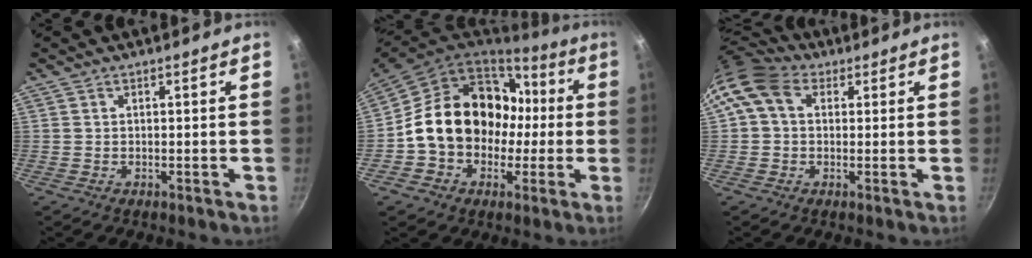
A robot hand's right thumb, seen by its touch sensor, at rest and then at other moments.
{"total": 20.1, "force": [0.1, 16.1, 12.0], "torque": [-0.172, 0.056, 0.009]}
{"total": 10.6, "force": [3.2, 7.7, 6.4], "torque": [-0.119, 0.016, 0.041]}